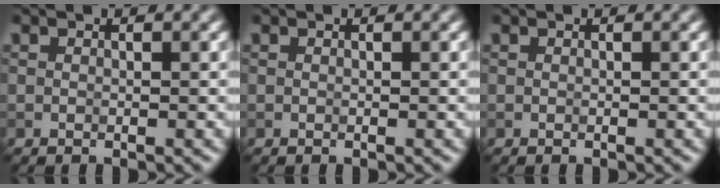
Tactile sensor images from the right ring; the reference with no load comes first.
{"total": 0.0}
{"total": 0.0}